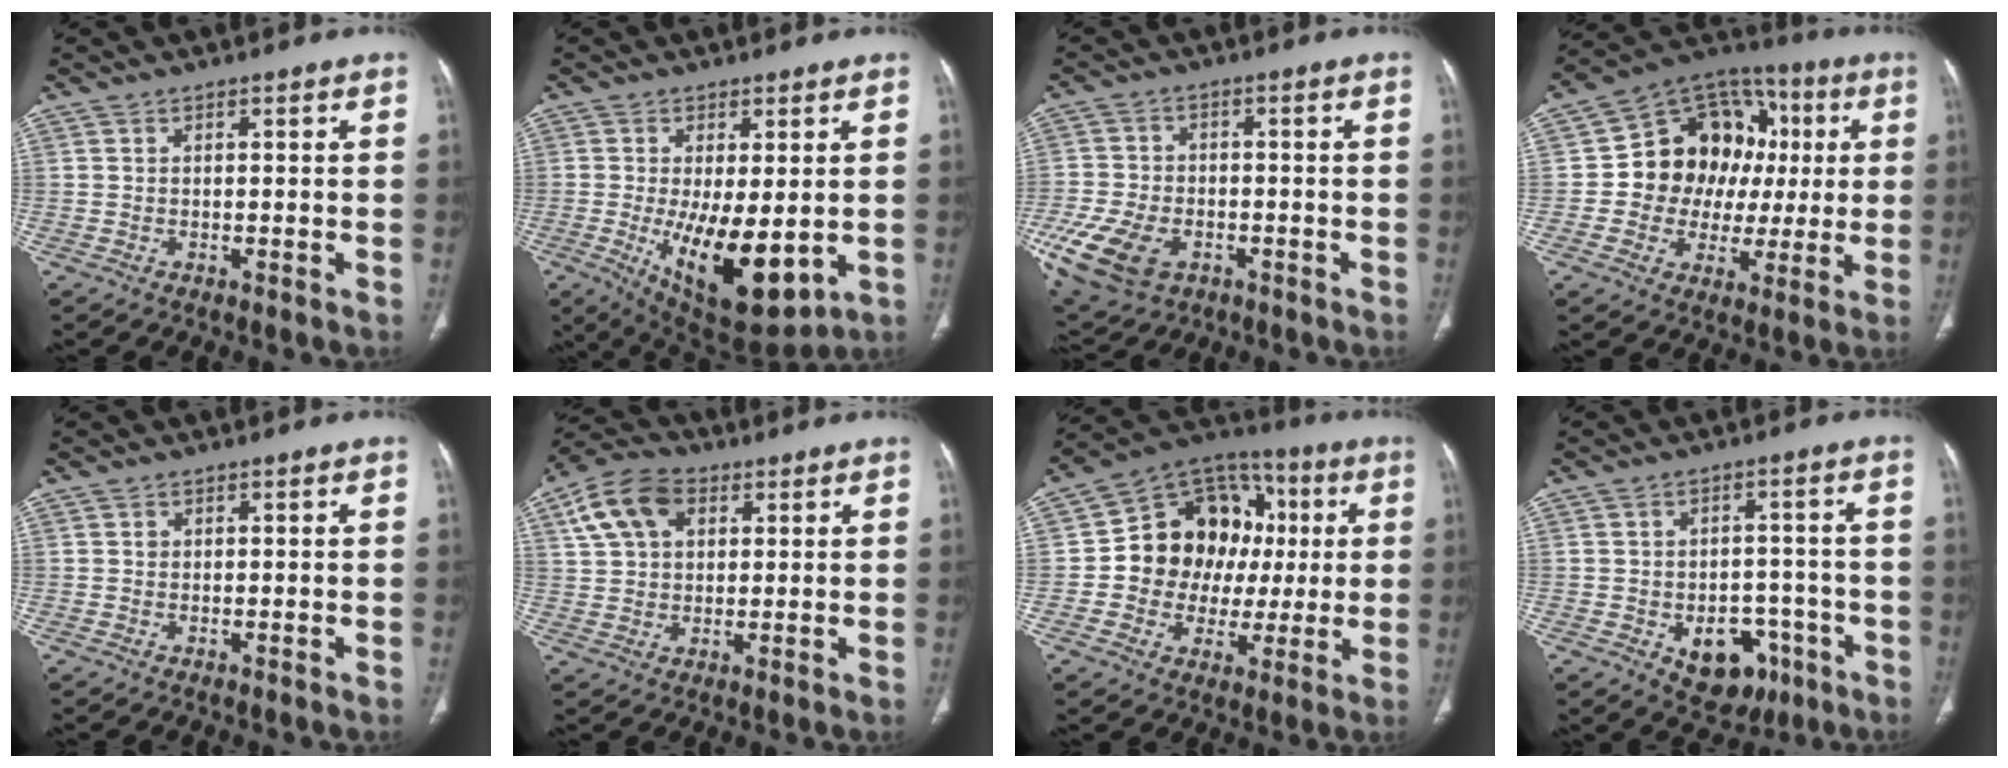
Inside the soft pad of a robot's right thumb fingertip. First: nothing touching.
{"total": 14.6, "force": [-2.4, 6.1, 13.1], "torque": [-0.206, -0.028, -0.016]}
{"total": 16.0, "force": [-6.6, 10.5, 10.0], "torque": [-0.232, -0.001, -0.110]}
{"total": 18.8, "force": [1.9, 15.2, 10.9], "torque": [-0.105, 0.036, 0.033]}
{"total": 0.6, "force": [0.1, 0.6, 0.2], "torque": [0.001, 0.002, 0.002]}
{"total": 11.0, "force": [4.2, 7.4, 7.0], "torque": [-0.121, 0.009, 0.071]}
{"total": 18.9, "force": [1.7, 15.3, 10.8], "torque": [-0.111, 0.033, 0.030]}
{"total": 10.5, "force": [-4.3, 7.4, 6.1], "torque": [-0.046, 0.031, -0.046]}